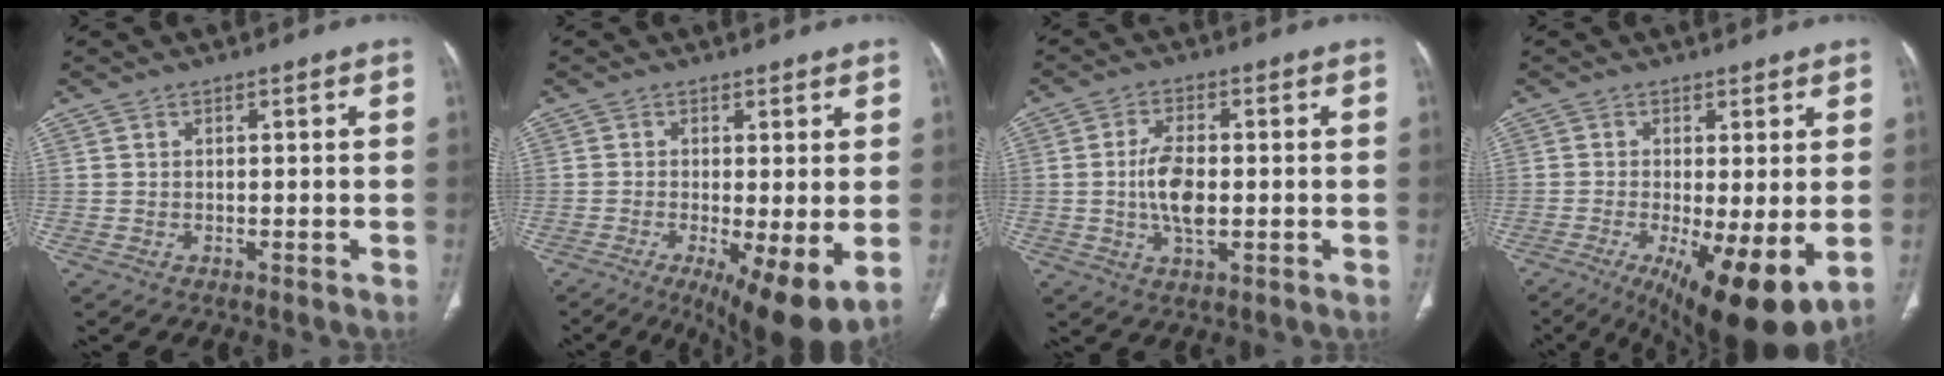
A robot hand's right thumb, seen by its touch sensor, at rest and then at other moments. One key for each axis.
{"total": 11.0, "fx": -2.8, "fy": 3.1, "fz": 10.2, "tx": -0.161, "ty": -0.024, "tz": -0.038}
{"total": 7.5, "fx": -0.5, "fy": 3.6, "fz": 6.5, "tx": -0.129, "ty": 0.001, "tz": -0.010}
{"total": 14.0, "fx": -3.8, "fy": 3.9, "fz": 12.9, "tx": -0.183, "ty": -0.025, "tz": -0.047}